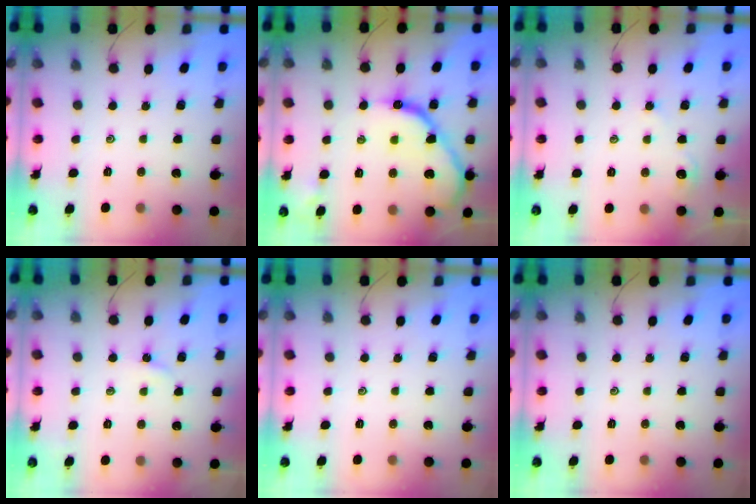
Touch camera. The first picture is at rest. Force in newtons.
{"total": 14.1, "press": 14.0, "slide": 0.9}
{"total": 1.8, "press": 1.8, "slide": 0.2}
{"total": 1.7, "press": 1.6, "slide": 0.3}
{"total": 0.0}
{"total": 0.0}